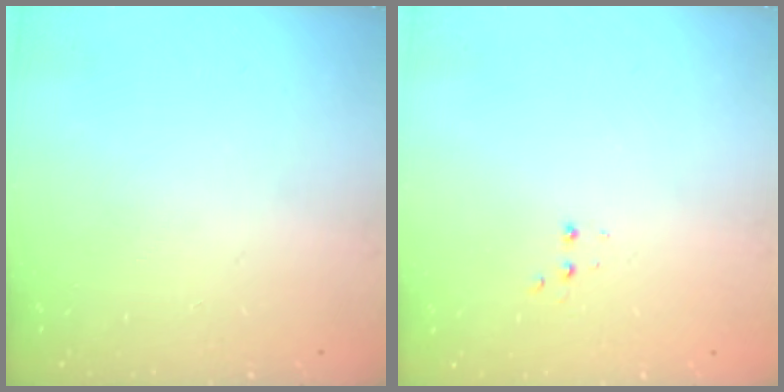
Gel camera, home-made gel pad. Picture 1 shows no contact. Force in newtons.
{"total": 2.4, "press": 2.2, "slide": 0.9}